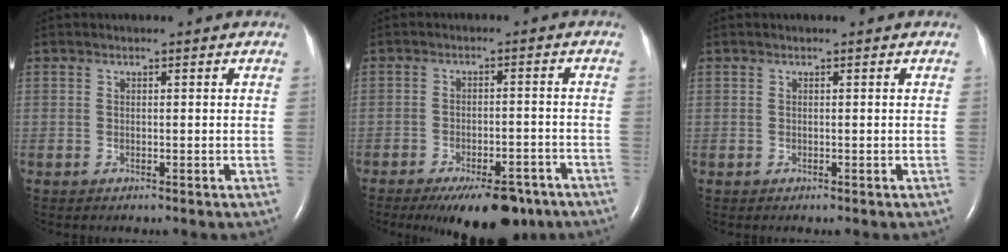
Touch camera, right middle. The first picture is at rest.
{"total": 11.2, "force": [-8.4, 4.0, 6.4], "torque": [-0.084, -0.003, -0.123]}
{"total": 0.0}